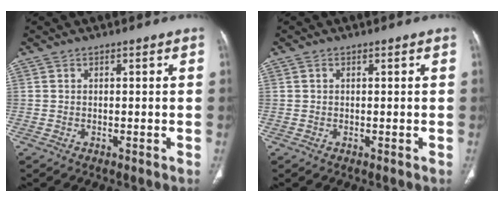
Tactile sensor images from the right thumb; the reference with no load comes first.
{"total": 0.0}